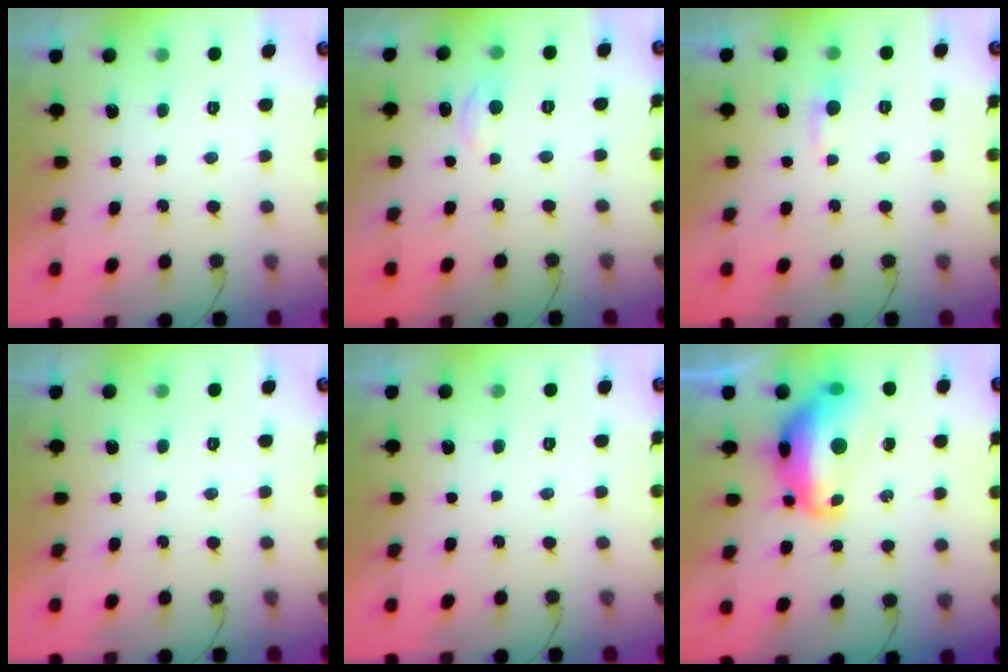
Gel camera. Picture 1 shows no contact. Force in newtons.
{"total": 5.6, "press": 5.5, "slide": 0.7}
{"total": 4.4, "press": 4.3, "slide": 0.5}
{"total": 0.0}
{"total": 0.0}
{"total": 14.6, "press": 14.5, "slide": 1.7}